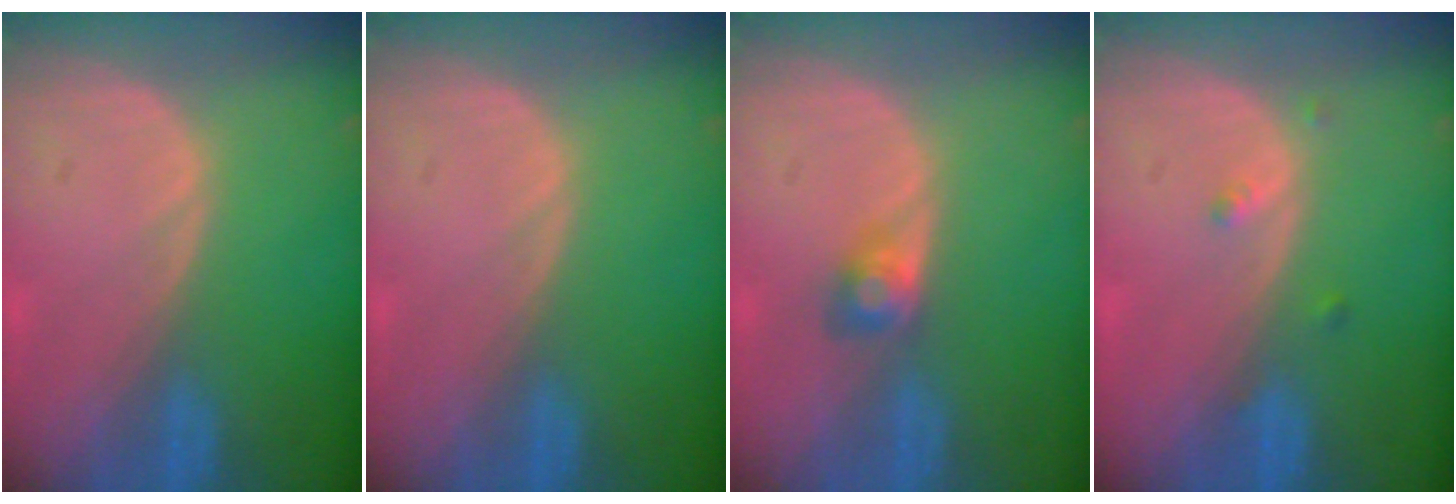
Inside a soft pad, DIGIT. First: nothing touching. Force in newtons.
{"total": 0.0}
{"total": 2.4, "press": 2.4, "slide": 0.4}
{"total": 1.6, "press": 1.3, "slide": 0.8}